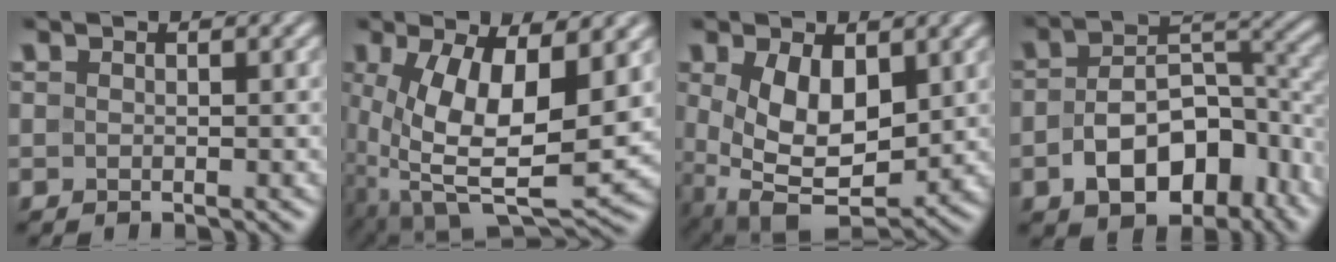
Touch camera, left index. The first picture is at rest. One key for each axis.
{"total": 11.1, "fx": 0.4, "fy": 4.8, "fz": 10.0, "tx": -0.193, "ty": -0.025, "tz": 0.011}
{"total": 7.8, "fx": 0.9, "fy": 4.5, "fz": 6.3, "tx": -0.131, "ty": -0.013, "tz": 0.020}
{"total": 9.6, "fx": -4.2, "fy": 5.5, "fz": 6.6, "tx": -0.108, "ty": -0.007, "tz": -0.066}